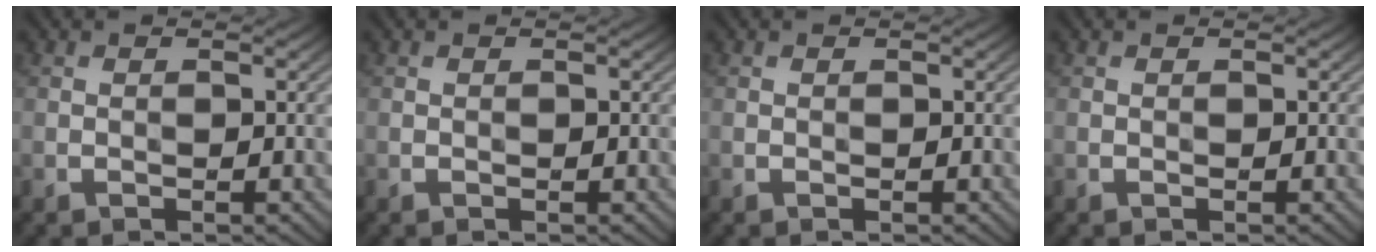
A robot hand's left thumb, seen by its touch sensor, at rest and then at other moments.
{"total": 0.0}
{"total": 0.0}
{"total": 0.0}